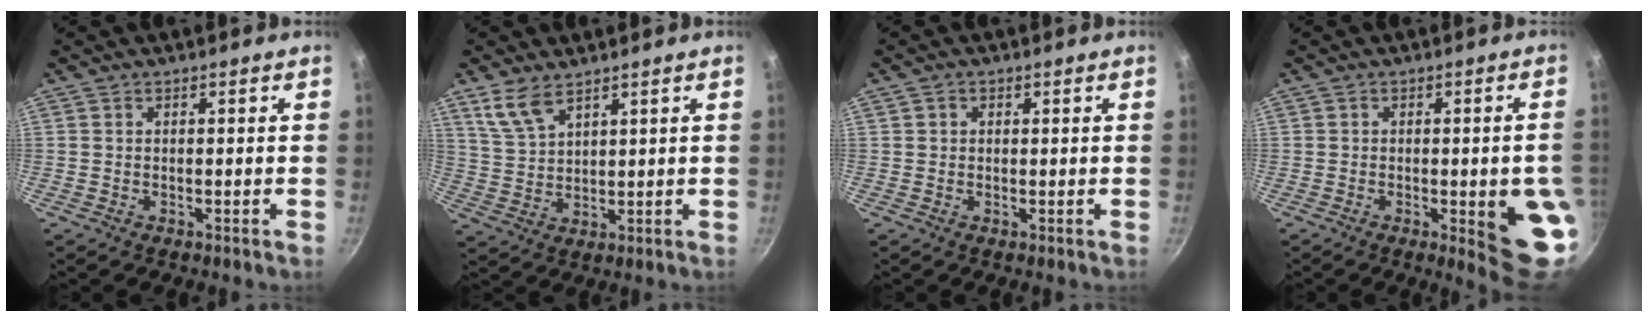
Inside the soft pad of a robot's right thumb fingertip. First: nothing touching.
{"total": 6.2, "force": [4.4, 2.6, 3.4], "torque": [-0.064, -0.018, 0.099]}
{"total": 1.1, "force": [0.3, 1.0, 0.4], "torque": [-0.004, 0.001, 0.003]}
{"total": 10.9, "force": [-2.3, 2.7, 10.3], "torque": [-0.099, 0.006, -0.023]}